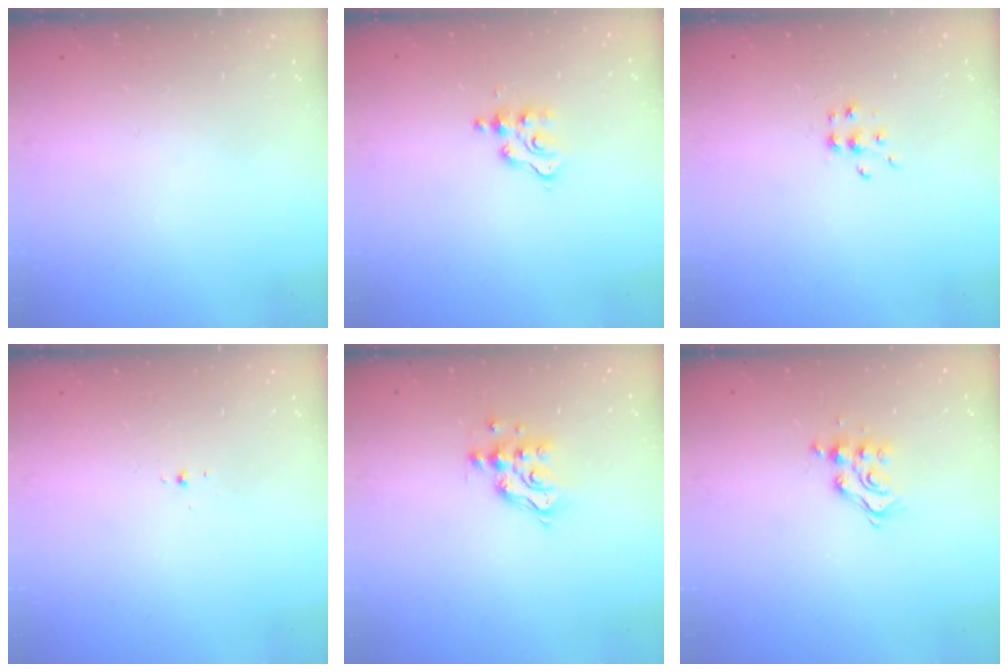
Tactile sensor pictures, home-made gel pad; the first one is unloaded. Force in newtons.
{"total": 4.5, "press": 4.4, "slide": 0.6}
{"total": 5.7, "press": 5.6, "slide": 0.4}
{"total": 2.6, "press": 2.5, "slide": 0.7}
{"total": 8.6, "press": 8.5, "slide": 0.6}
{"total": 8.0, "press": 8.0, "slide": 0.5}